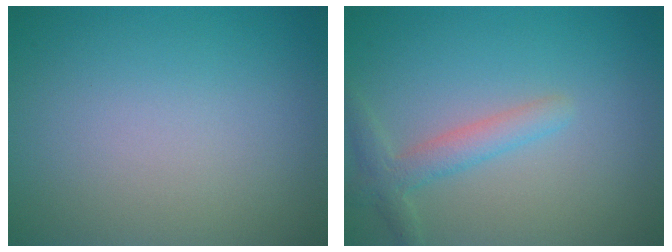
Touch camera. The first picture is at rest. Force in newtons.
{"total": 2.6, "press": 2.5, "slide": 0.2}